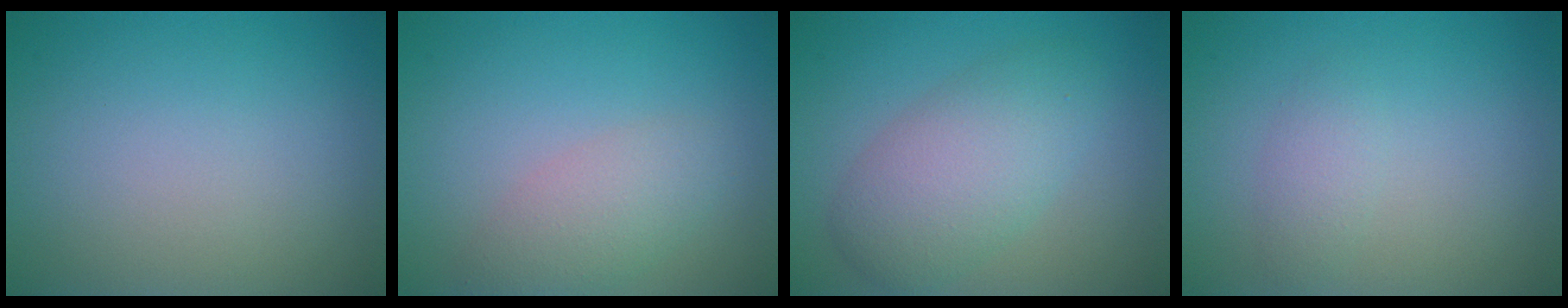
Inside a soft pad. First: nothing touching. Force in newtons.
{"total": 2.9, "press": 2.9, "slide": 0.2}
{"total": 5.2, "press": 5.2, "slide": 0.2}
{"total": 1.5, "press": 1.5, "slide": 0.1}